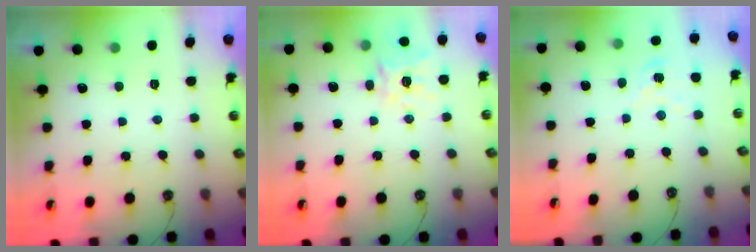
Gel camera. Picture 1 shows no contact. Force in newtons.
{"total": 14.7, "press": 14.6, "slide": 1.7}
{"total": 1.3, "press": 1.3, "slide": 0.2}